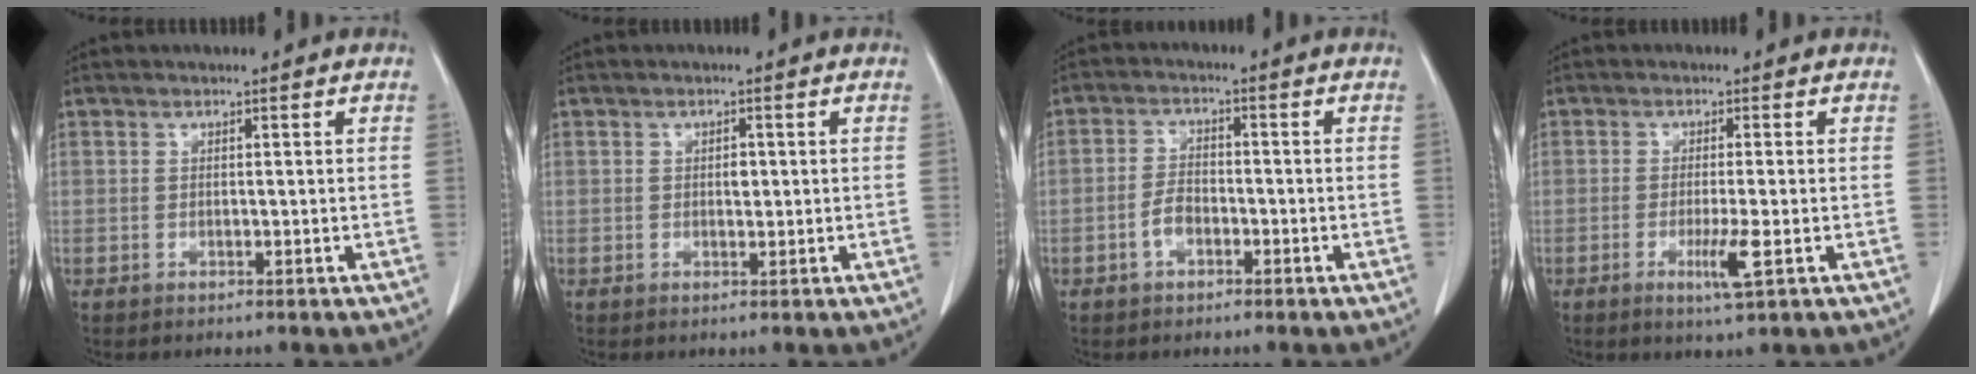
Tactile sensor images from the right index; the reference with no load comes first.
{"total": 1.1, "force": [0.0, 0.3, 1.1], "torque": [-0.020, 0.001, 0.001]}
{"total": 3.4, "force": [-1.6, 2.1, 2.3], "torque": [-0.046, 0.011, -0.030]}
{"total": 4.0, "force": [-1.5, -0.1, 3.8], "torque": [-0.067, -0.012, -0.025]}